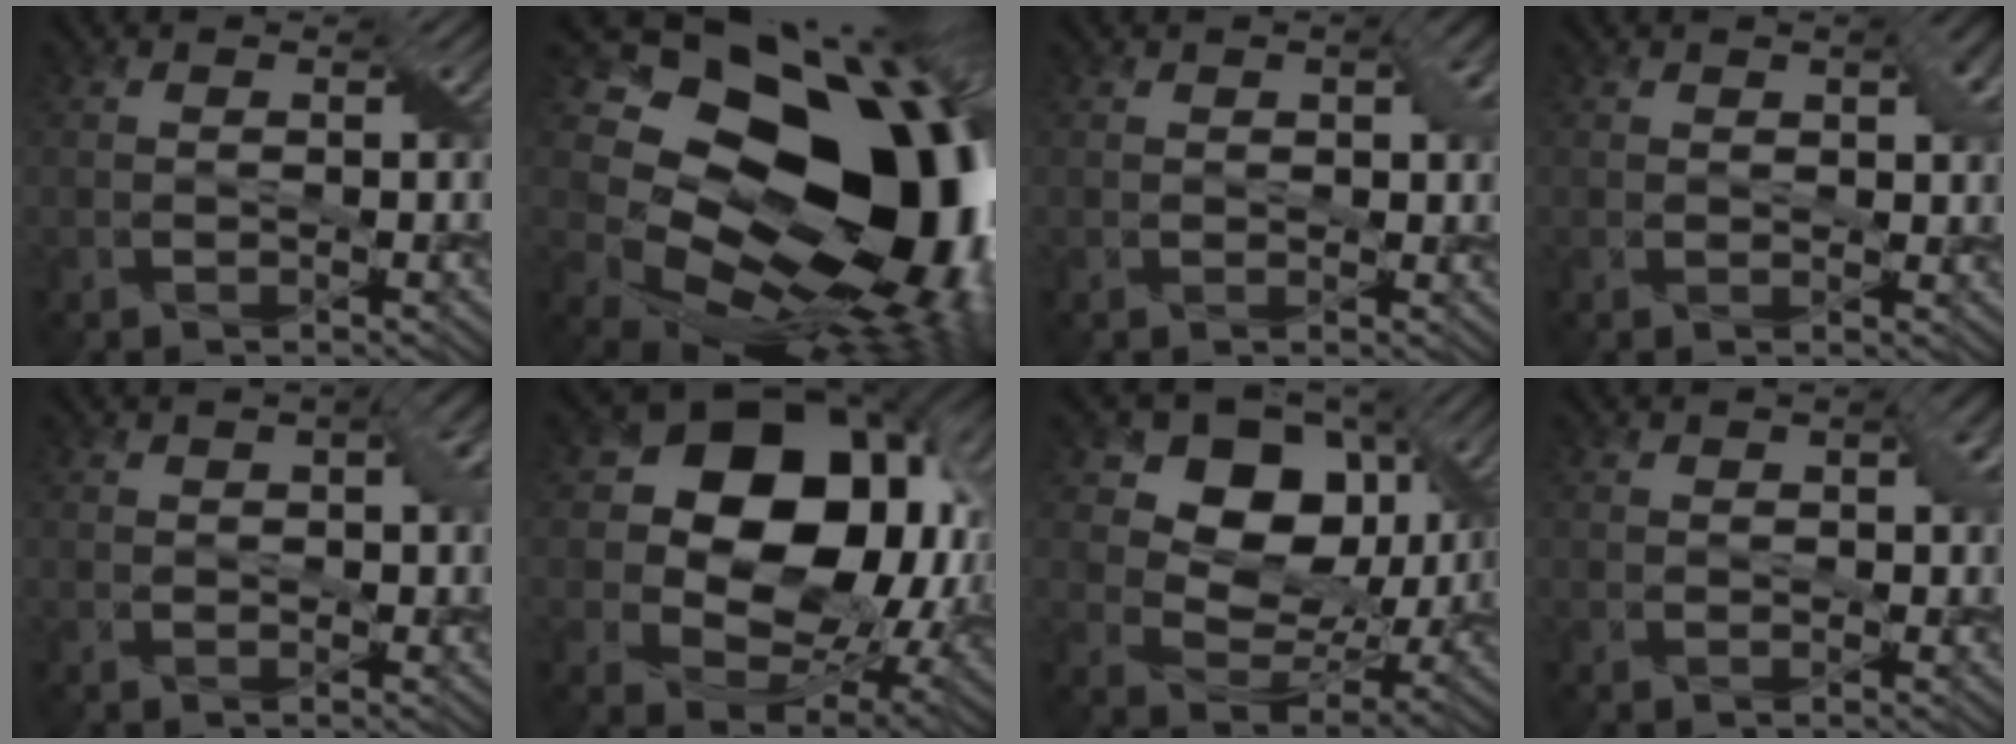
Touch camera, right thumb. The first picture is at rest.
{"total": 20.3, "force": [1.9, 14.8, 13.8], "torque": [-0.230, -0.026, 0.061]}
{"total": 2.9, "force": [0.8, 1.7, 2.2], "torque": [-0.028, 0.004, 0.009]}
{"total": 2.5, "force": [1.1, 1.4, 1.8], "torque": [-0.026, 0.000, 0.014]}
{"total": 3.7, "force": [0.9, 2.0, 3.0], "torque": [-0.037, 0.006, 0.013]}
{"total": 15.0, "force": [2.5, 10.8, 10.1], "torque": [-0.150, 0.001, 0.043]}
{"total": 12.4, "force": [5.1, 8.8, 7.1], "torque": [-0.144, 0.017, 0.083]}
{"total": 2.6, "force": [0.8, 1.6, 1.9], "torque": [-0.025, 0.003, 0.009]}